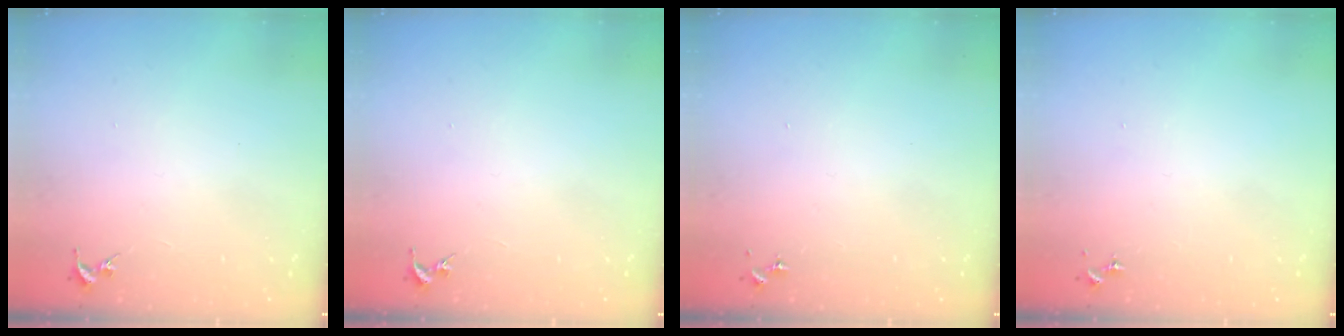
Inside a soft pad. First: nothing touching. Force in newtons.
{"total": 0.0}
{"total": 0.0}
{"total": 0.0}